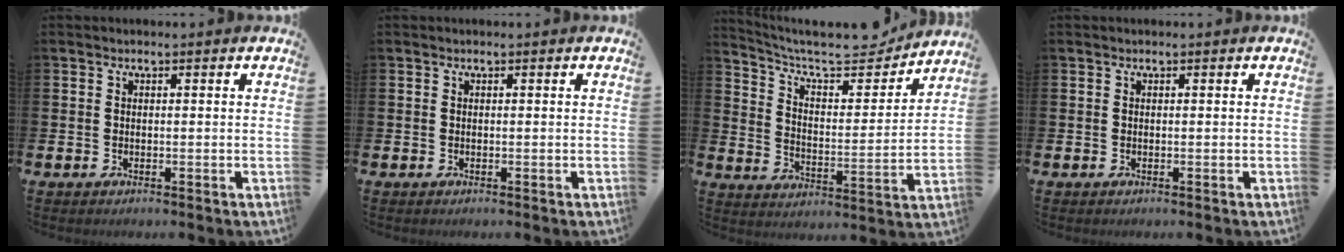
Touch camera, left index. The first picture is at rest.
{"total": 0.0}
{"total": 9.2, "force": [8.3, 2.3, 3.3], "torque": [-0.088, -0.061, 0.142]}
{"total": 0.0}